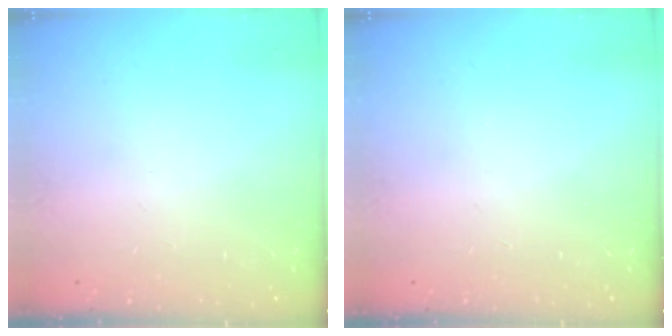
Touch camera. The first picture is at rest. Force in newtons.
{"total": 0.0}